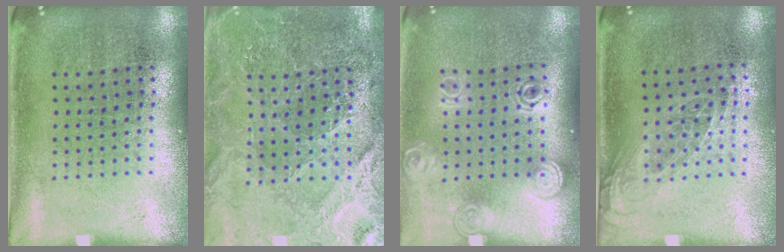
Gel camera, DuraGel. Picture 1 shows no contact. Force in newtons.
{"total": 4.1, "press": 3.8, "slide": 1.4}
{"total": 1.5, "press": 1.2, "slide": 0.9}
{"total": 1.1, "press": 0.9, "slide": 0.5}